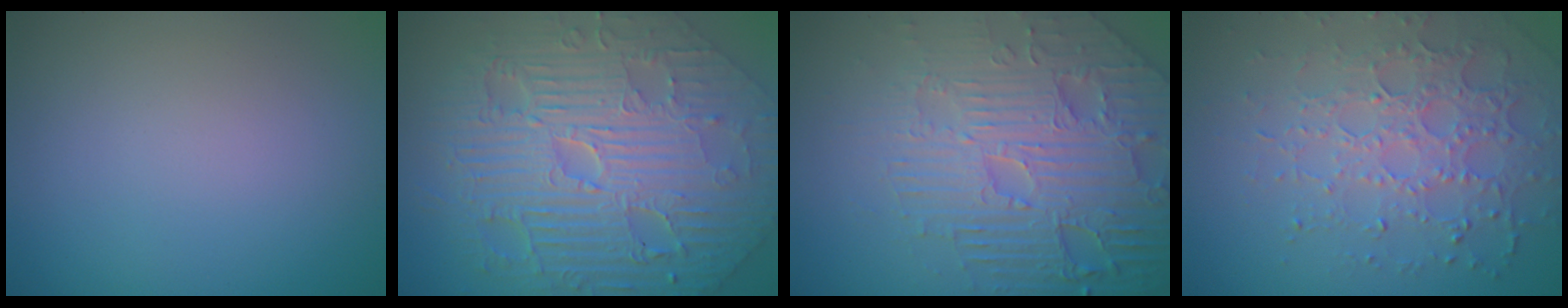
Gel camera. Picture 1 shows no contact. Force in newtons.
{"total": 11.6, "press": 7.7, "slide": 8.7}
{"total": 8.6, "press": 6.2, "slide": 6.0}
{"total": 4.8, "press": 4.2, "slide": 2.4}